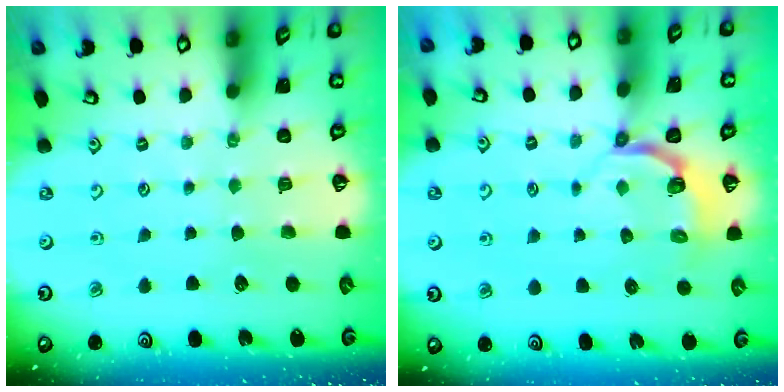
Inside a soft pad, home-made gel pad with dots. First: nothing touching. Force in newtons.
{"total": 4.0, "press": 3.2, "slide": 2.4}